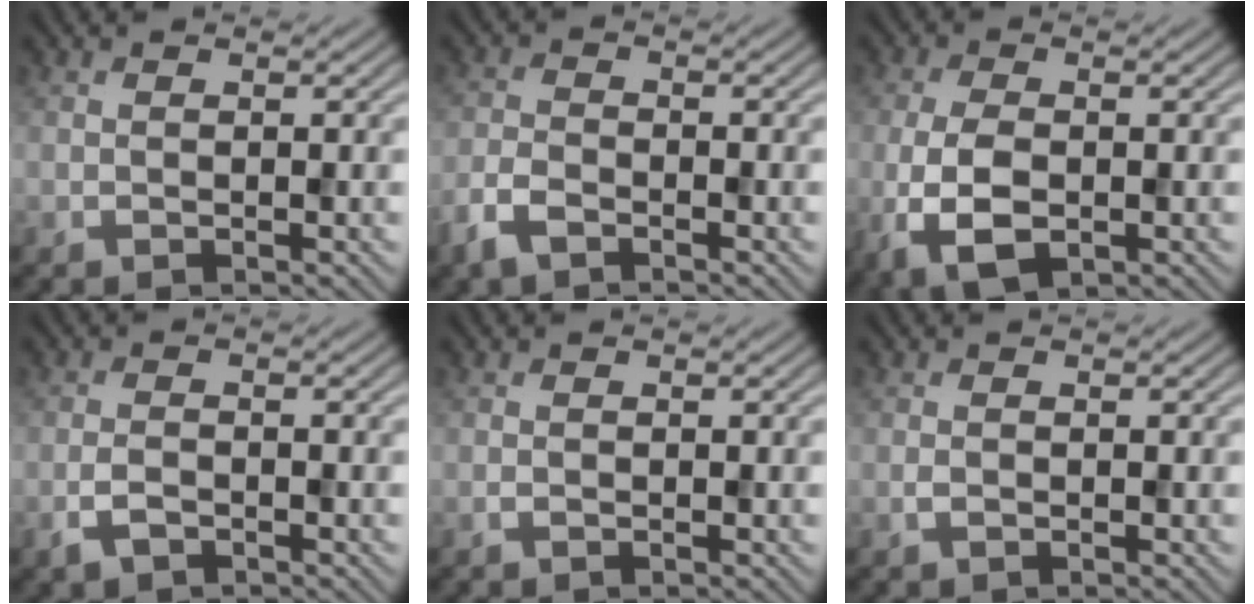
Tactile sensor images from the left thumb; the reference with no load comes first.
{"total": 3.6, "force": [-2.5, 1.6, 2.1], "torque": [-0.051, -0.006, -0.062]}
{"total": 6.7, "force": [-1.9, 3.6, 5.3], "torque": [-0.130, -0.013, -0.037]}
{"total": 2.3, "force": [-1.5, 1.0, 1.5], "torque": [-0.035, -0.001, -0.033]}
{"total": 0.5, "force": [-0.3, 0.2, 0.4], "torque": [-0.008, 0.000, -0.004]}
{"total": 0.8, "force": [-0.3, 0.3, 0.6], "torque": [-0.015, 0.000, -0.005]}